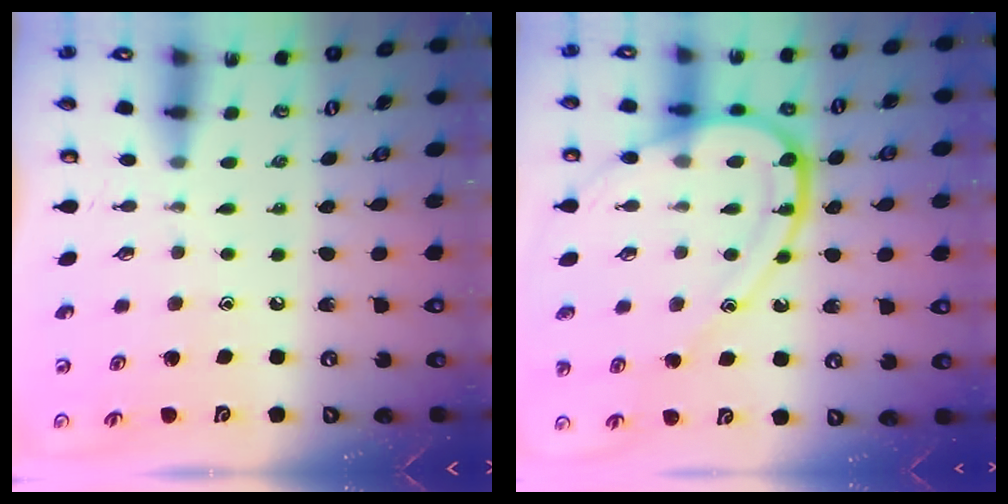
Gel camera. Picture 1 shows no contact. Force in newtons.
{"total": 16.2, "press": 16.1, "slide": 1.7}